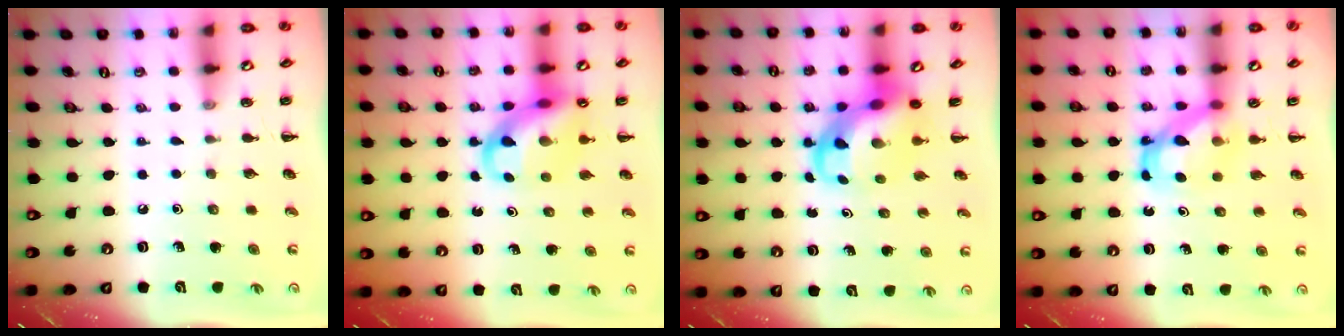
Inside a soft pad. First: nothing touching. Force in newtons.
{"total": 12.0, "press": 11.6, "slide": 3.0}
{"total": 7.2, "press": 6.9, "slide": 2.0}
{"total": 6.0, "press": 6.0, "slide": 0.3}